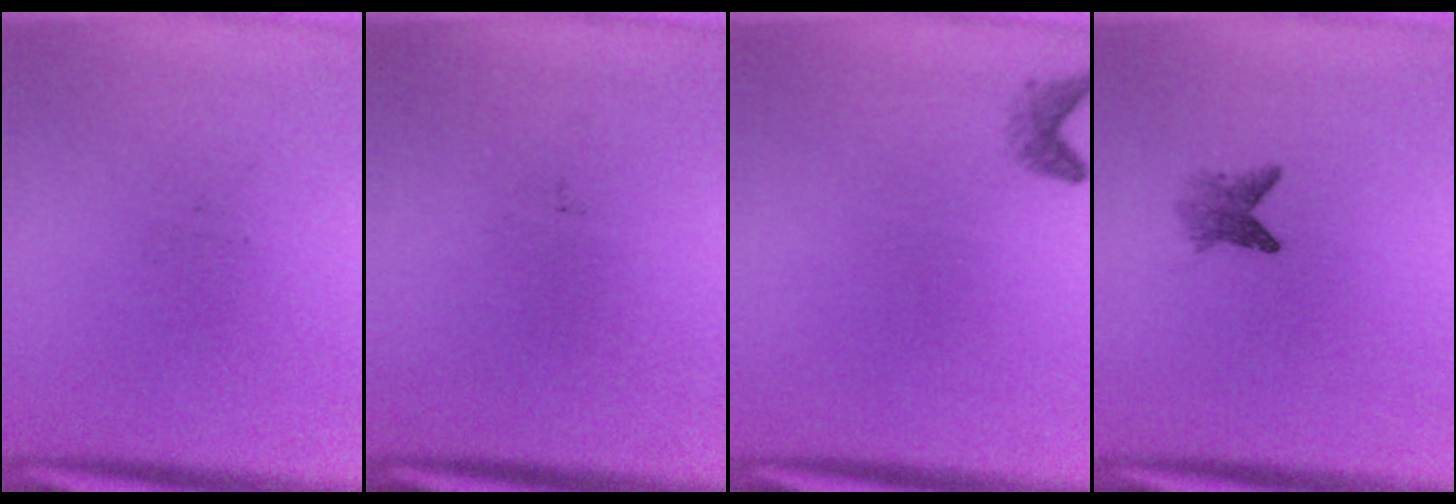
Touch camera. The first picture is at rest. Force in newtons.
{"total": 0.0}
{"total": 1.3}
{"total": 2.5}